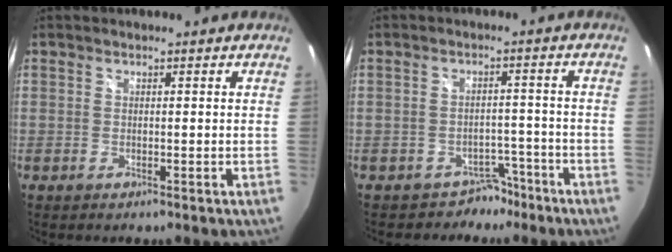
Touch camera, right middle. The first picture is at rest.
{"total": 4.4, "force": [-3.2, 3.0, 0.1], "torque": [0.001, 0.026, -0.045]}